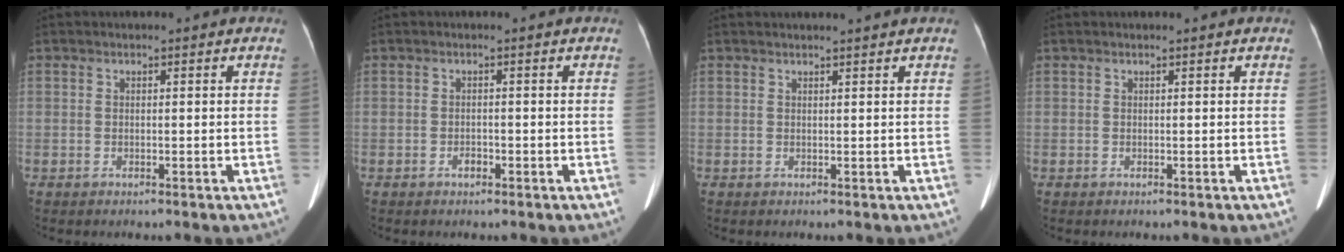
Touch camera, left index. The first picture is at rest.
{"total": 1.0, "force": [-0.8, 0.5, 0.4], "torque": [-0.009, -0.001, -0.014]}
{"total": 2.7, "force": [2.5, -0.6, 0.9], "torque": [-0.013, 0.009, 0.029]}
{"total": 0.0}